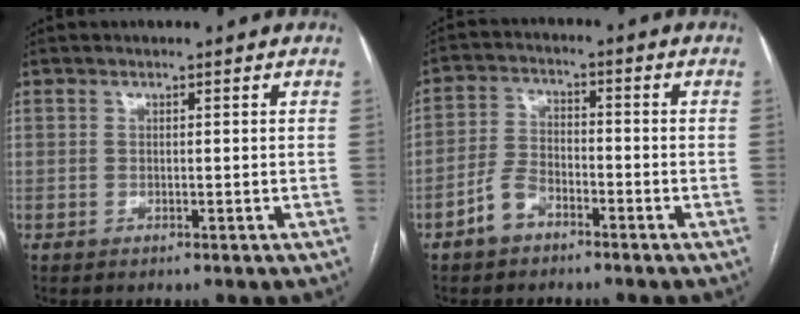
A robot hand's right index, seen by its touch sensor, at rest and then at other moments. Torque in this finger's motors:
{"motor_torque": [0.15, -0.26, -0.20, -0.10]}